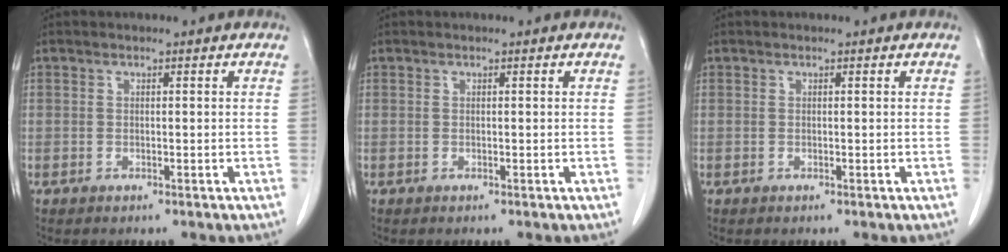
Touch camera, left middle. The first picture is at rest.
{"total": 0.0}
{"total": 0.0}